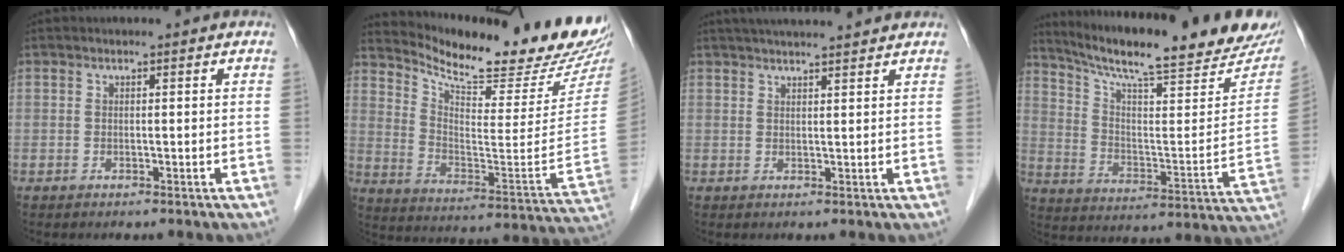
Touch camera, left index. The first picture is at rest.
{"total": 23.5, "force": [21.8, 1.7, 8.5], "torque": [-0.150, -0.098, 0.300]}
{"total": 10.5, "force": [9.4, 0.6, 4.6], "torque": [-0.070, 0.031, 0.125]}
{"total": 25.5, "force": [22.2, 2.5, 12.4], "torque": [-0.201, -0.059, 0.305]}